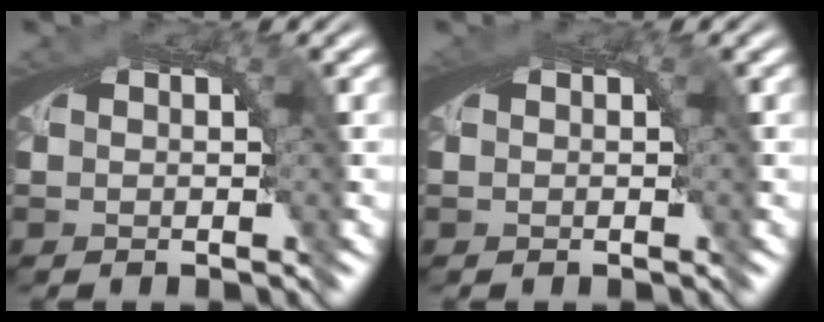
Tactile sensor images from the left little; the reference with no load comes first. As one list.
[{"total": 0.6, "force": [0.1, 0.2, 0.6], "torque": [-0.011, 0.001, 0.003]}]